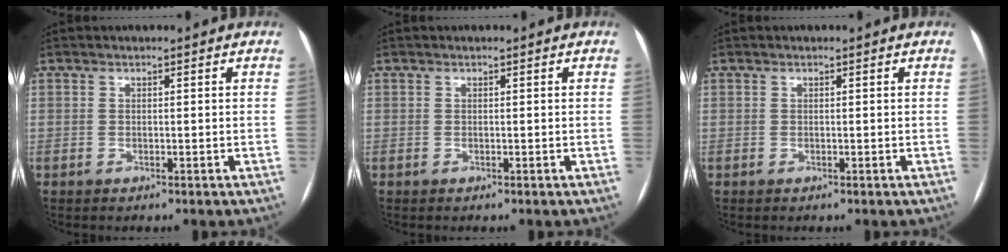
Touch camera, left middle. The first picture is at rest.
{"total": 0.0}
{"total": 0.0}